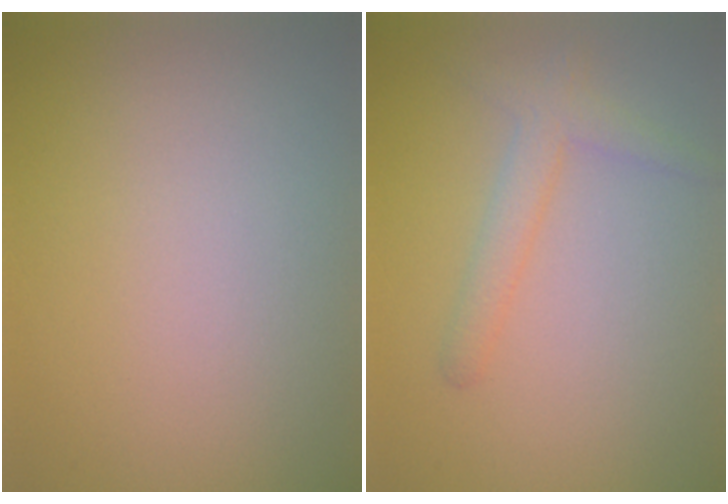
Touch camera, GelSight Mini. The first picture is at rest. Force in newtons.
{"total": 2.4, "press": 2.4, "slide": 0.1}